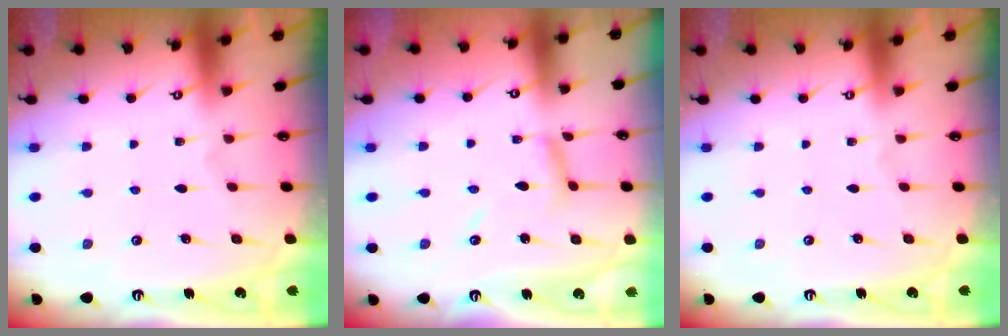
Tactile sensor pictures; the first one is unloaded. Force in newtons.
{"total": 7.0, "press": 7.0, "slide": 0.1}
{"total": 0.0}